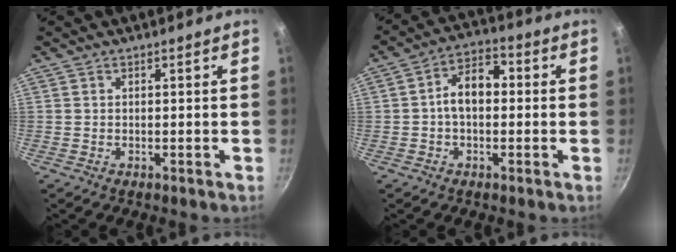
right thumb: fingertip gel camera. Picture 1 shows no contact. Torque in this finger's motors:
{"motor_torque": [1.12, 1.40, 1.20, -0.14, 0.02]}